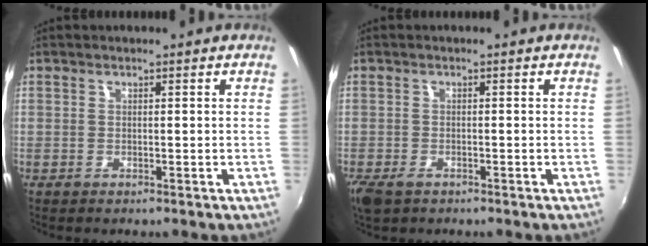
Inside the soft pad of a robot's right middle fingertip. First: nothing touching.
{"total": 3.9, "force": [-2.6, 1.9, 2.3], "torque": [-0.055, -0.016, -0.047]}